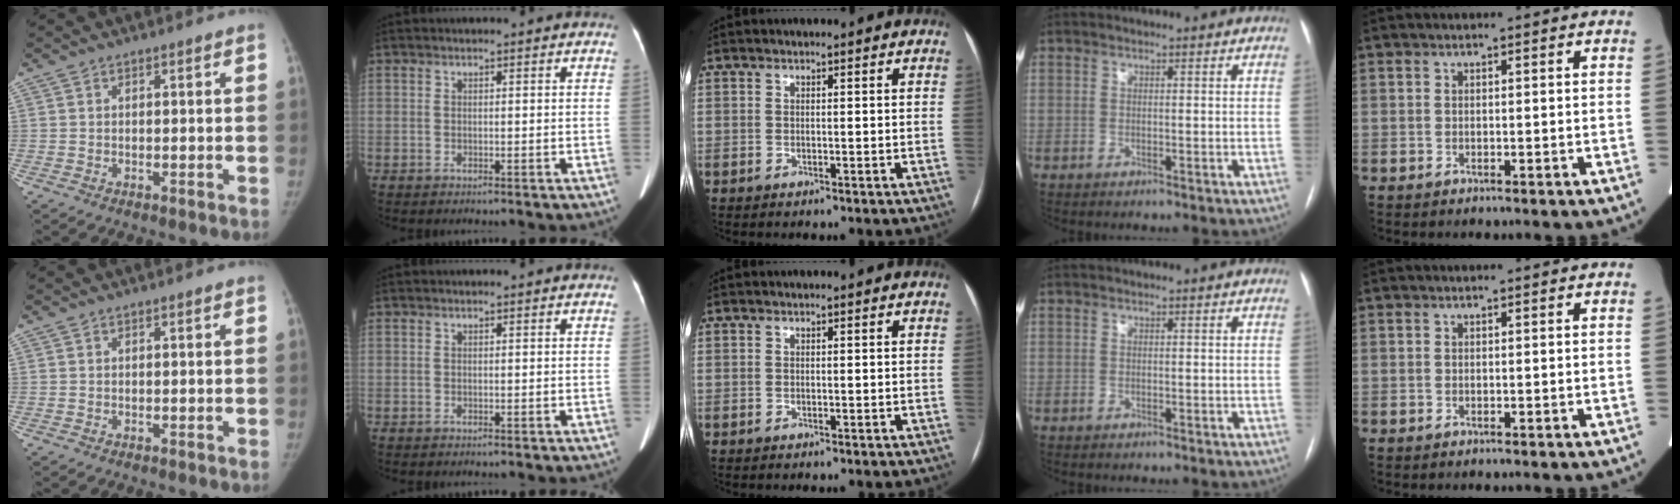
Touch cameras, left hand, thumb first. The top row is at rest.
{}